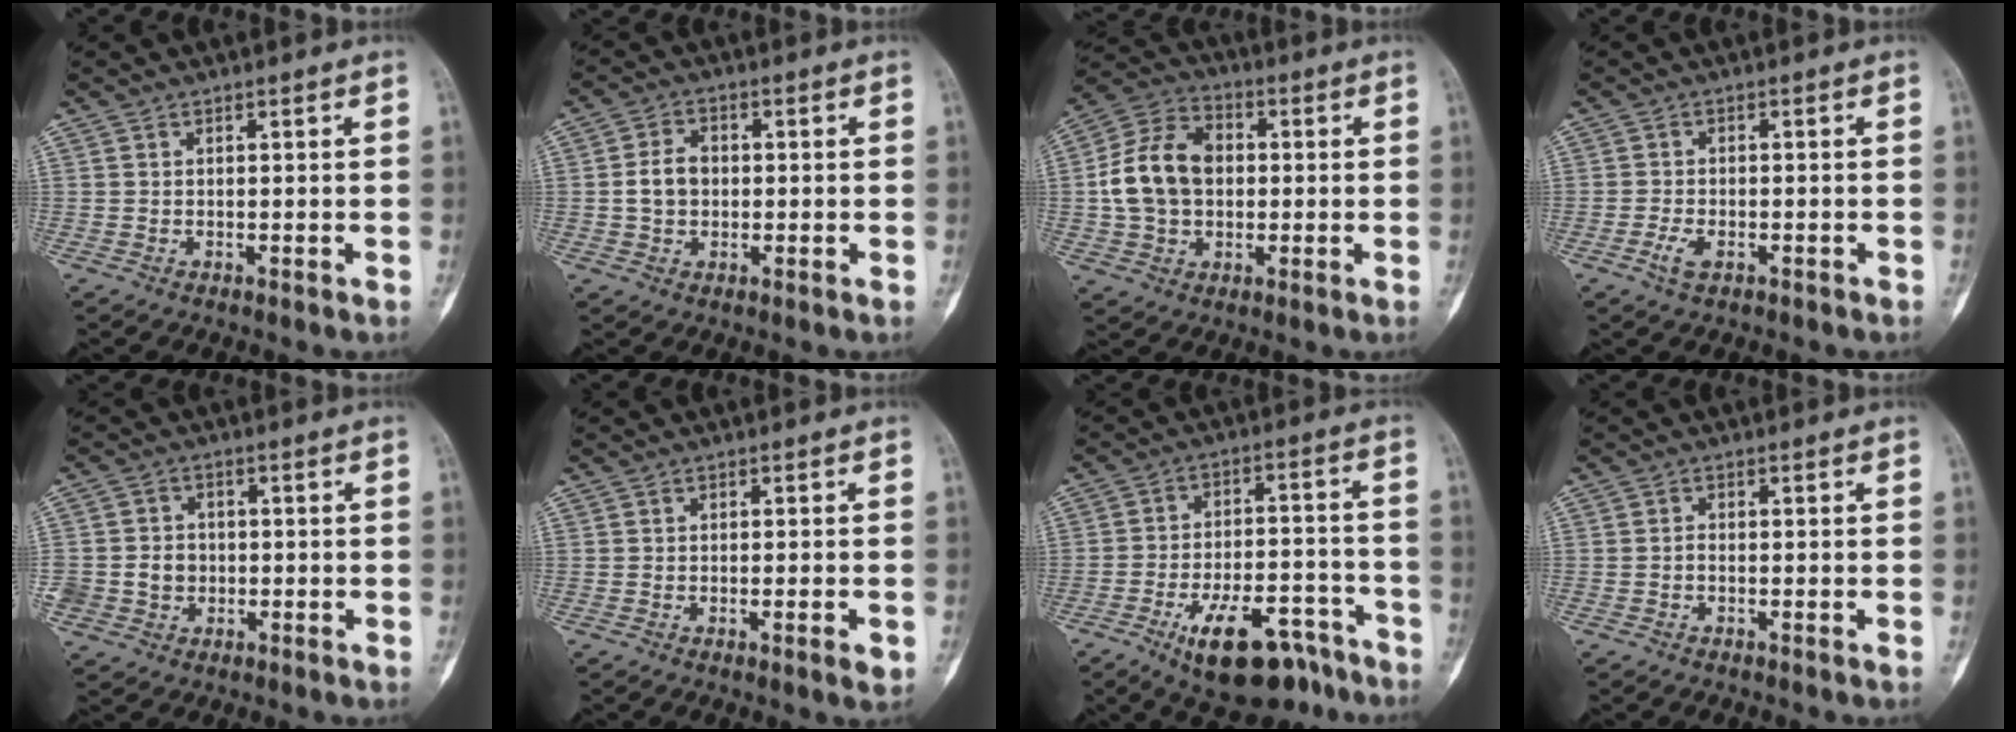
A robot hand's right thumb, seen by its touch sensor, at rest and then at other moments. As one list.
[{"total": 4.9, "force": [-0.1, 3.7, 3.2], "torque": [-0.056, 0.015, -0.003]}, {"total": 13.1, "force": [0.4, 9.6, 8.8], "torque": [-0.152, 0.027, 0.003]}, {"total": 2.8, "force": [-1.4, 1.5, 1.9], "torque": [-0.046, 0.007, -0.025]}, {"total": 5.9, "force": [-1.0, 5.4, 2.2], "torque": [-0.027, 0.013, -0.014]}, {"total": 2.6, "force": [-0.8, 0.5, 2.4], "torque": [-0.035, -0.005, -0.008]}, {"total": 16.5, "force": [-10.5, 7.3, 10.3], "torque": [-0.141, 0.076, -0.156]}, {"total": 0.5, "force": [-0.3, 0.0, 0.4], "torque": [-0.011, 0.000, -0.012]}]